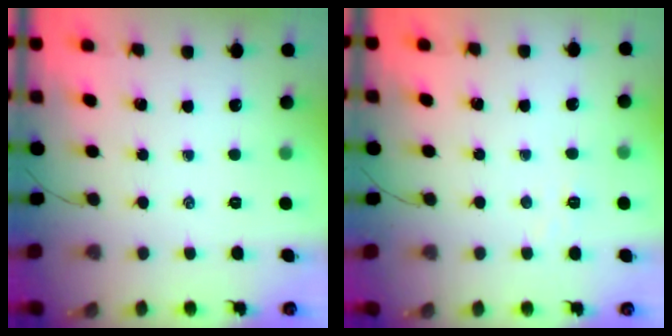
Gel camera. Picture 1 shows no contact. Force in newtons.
{"total": 2.5, "press": 2.4, "slide": 0.6}